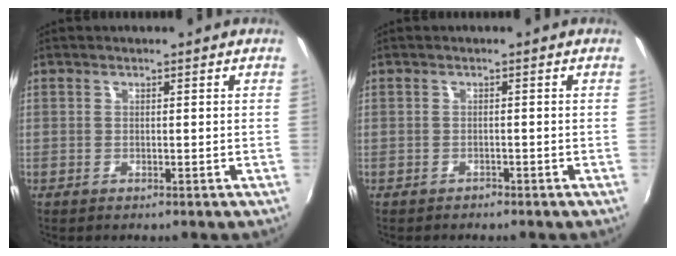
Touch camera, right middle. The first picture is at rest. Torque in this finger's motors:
{"motor_torque": [-0.17, -0.84, 0.03, 0.01]}